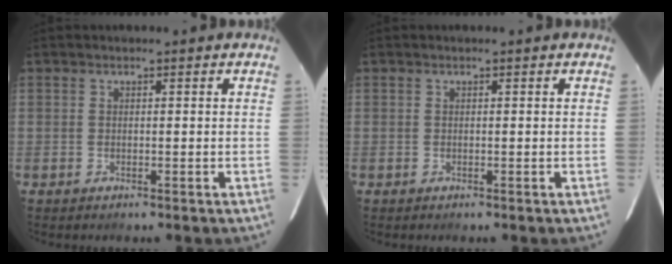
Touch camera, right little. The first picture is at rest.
{"total": 0.0}